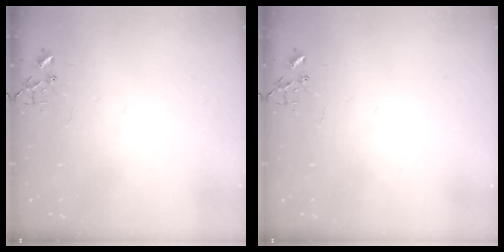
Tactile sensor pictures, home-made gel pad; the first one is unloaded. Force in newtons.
{"total": 0.0}